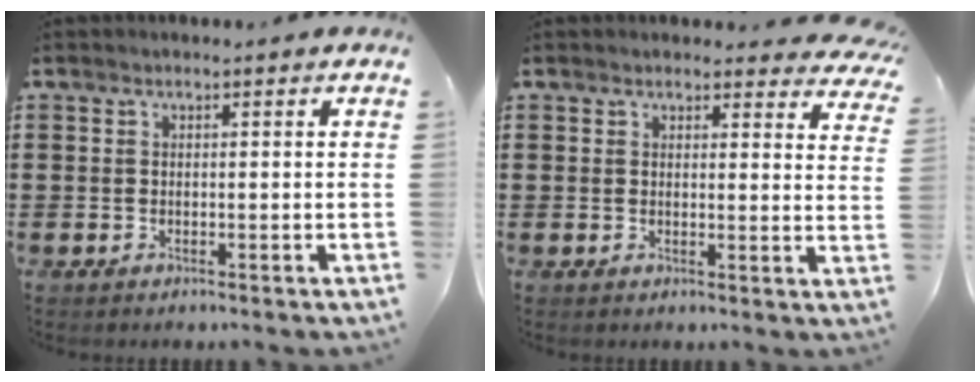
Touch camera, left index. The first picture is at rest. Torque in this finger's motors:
{"motor_torque": [0.70, 0.16, 0.18, 0.02]}